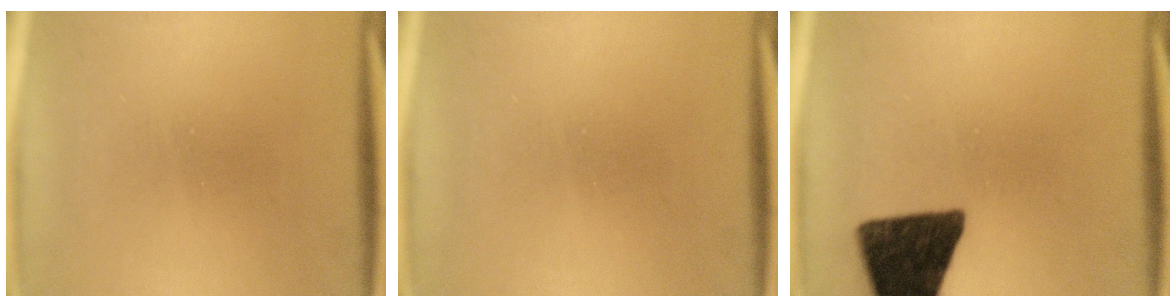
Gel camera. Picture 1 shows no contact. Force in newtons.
{"total": 0.0}
{"total": 15.5}